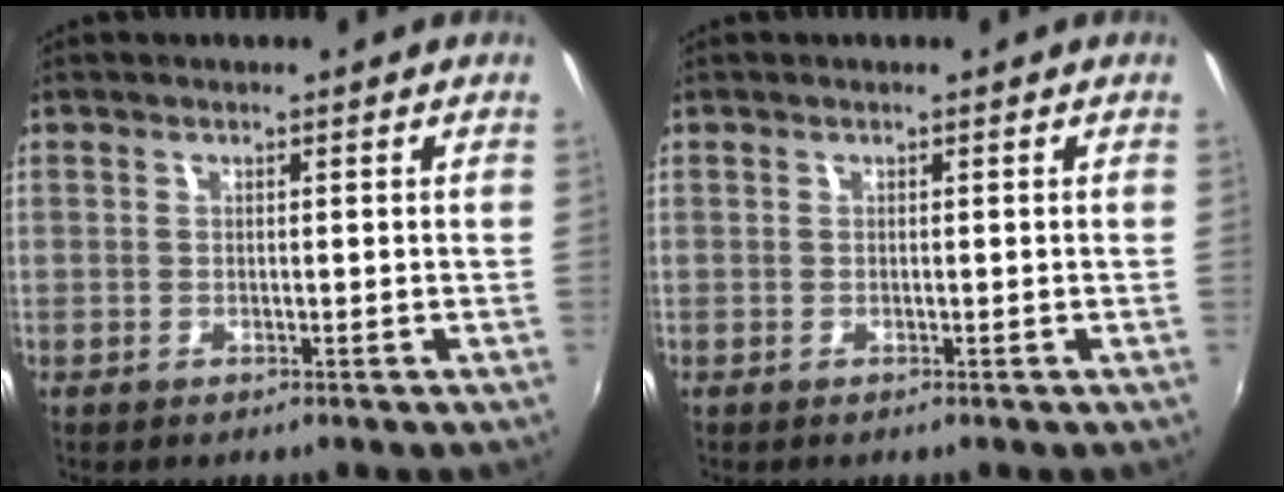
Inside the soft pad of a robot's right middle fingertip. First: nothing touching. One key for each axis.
{"total": 0.0}